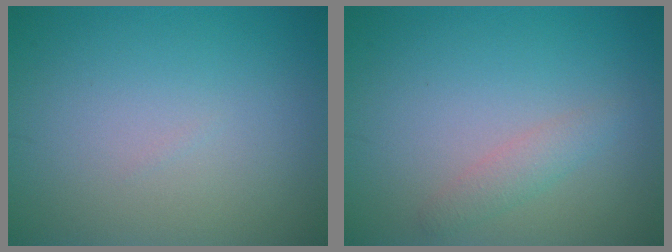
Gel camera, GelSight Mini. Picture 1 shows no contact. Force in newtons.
{"total": 1.6, "press": 1.6, "slide": 0.1}